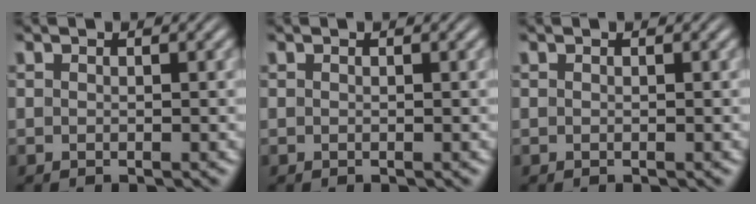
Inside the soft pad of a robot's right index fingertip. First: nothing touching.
{"total": 0.0}
{"total": 0.0}